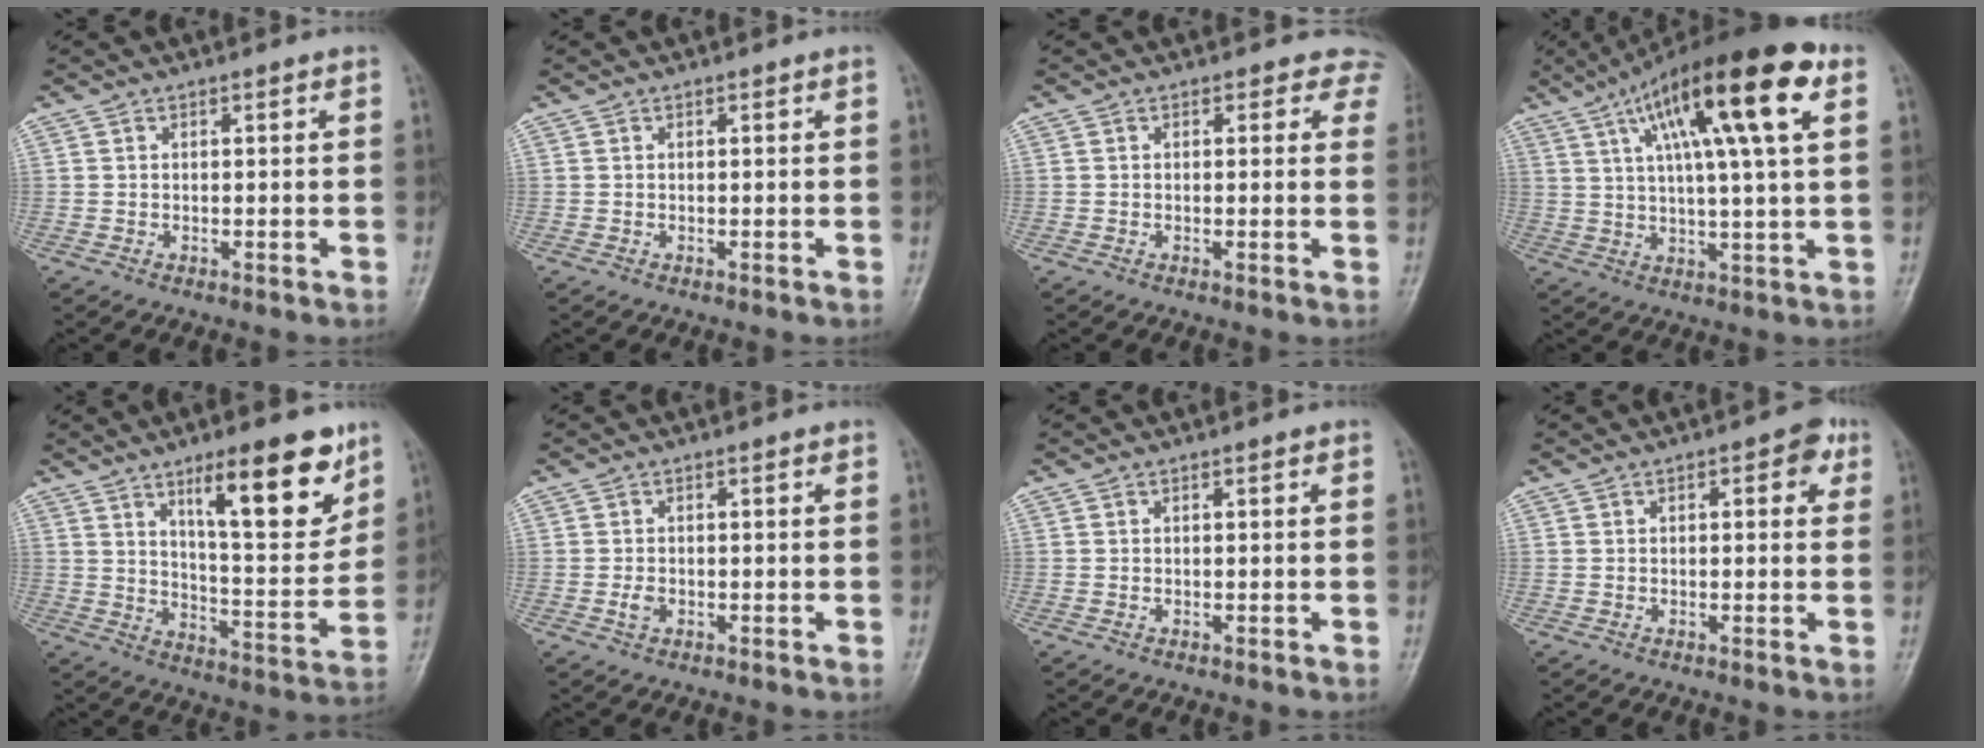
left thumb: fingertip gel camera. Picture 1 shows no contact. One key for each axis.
{"total": 0.0}
{"total": 3.7, "fx": 2.5, "fy": 2.5, "fz": 1.2, "tx": 0.022, "ty": -0.007, "tz": 0.004}
{"total": 20.6, "fx": 8.3, "fy": 4.0, "fz": 18.4, "tx": -0.302, "ty": 0.010, "tz": 0.132}
{"total": 16.5, "fx": 9.7, "fy": 4.7, "fz": 12.5, "tx": -0.153, "ty": -0.062, "tz": 0.157}
{"total": 1.9, "fx": -0.4, "fy": 1.3, "fz": 1.3, "tx": -0.022, "ty": 0.004, "tz": -0.008}
{"total": 0.0}
{"total": 4.0, "fx": 1.4, "fy": 1.9, "fz": 3.2, "tx": -0.023, "ty": 0.002, "tz": 0.009}